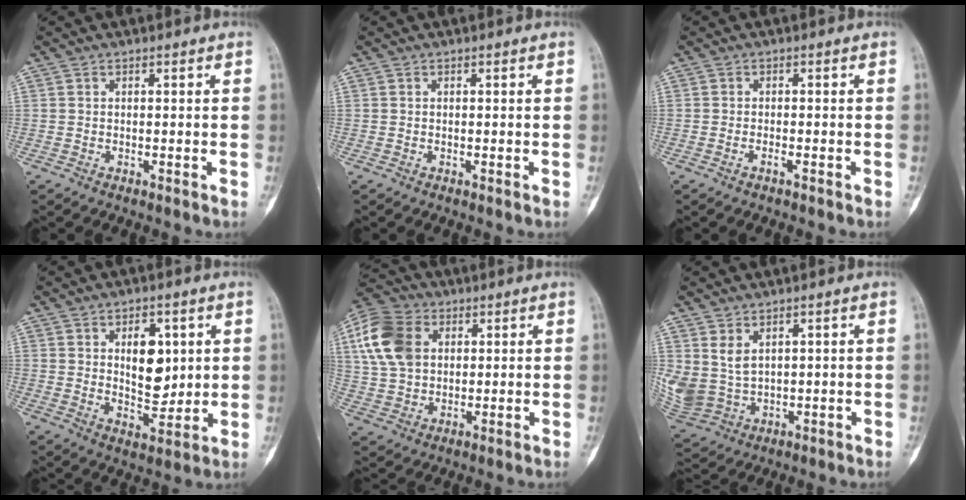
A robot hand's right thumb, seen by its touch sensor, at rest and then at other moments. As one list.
[{"total": 0.0}, {"total": 1.0, "force": [-0.7, 0.2, 0.7], "torque": [-0.015, 0.006, -0.012]}, {"total": 9.2, "force": [2.4, 5.3, 7.1], "torque": [-0.075, -0.019, 0.047]}, {"total": 13.8, "force": [3.8, 10.0, 8.7], "torque": [-0.159, 0.006, 0.067]}, {"total": 7.8, "force": [2.7, 5.4, 5.0], "torque": [-0.096, -0.013, 0.076]}]